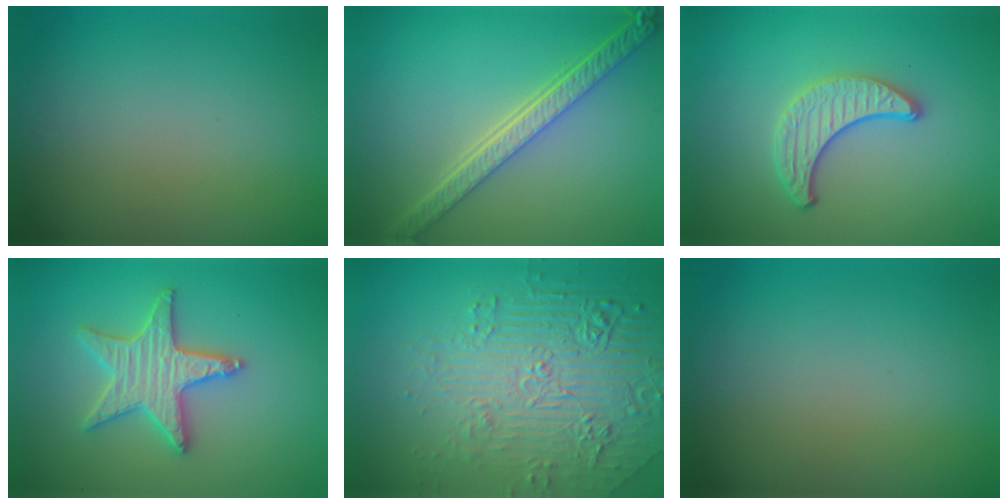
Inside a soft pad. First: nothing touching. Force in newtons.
{"total": 5.2, "press": 4.1, "slide": 3.3}
{"total": 3.2, "press": 3.0, "slide": 1.1}
{"total": 5.1, "press": 5.0, "slide": 0.9}
{"total": 8.1, "press": 5.8, "slide": 5.7}
{"total": 0.0}